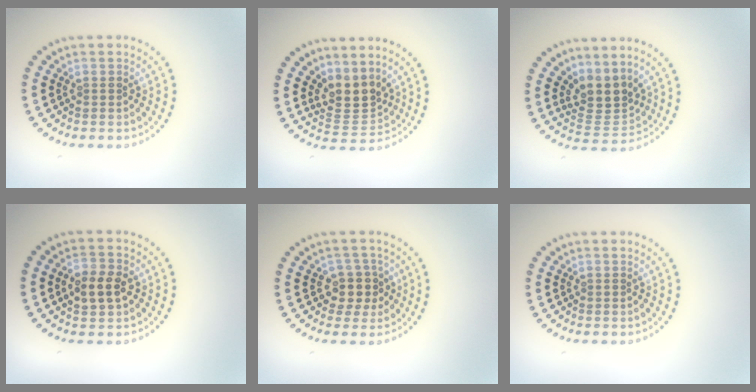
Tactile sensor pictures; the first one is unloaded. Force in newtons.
{"total": 3.2, "press": 2.4, "slide": 2.1}
{"total": 3.4, "press": 2.4, "slide": 2.5}
{"total": 3.0, "press": 3.0, "slide": 0.2}
{"total": 2.4, "press": 2.0, "slide": 1.4}
{"total": 0.0}